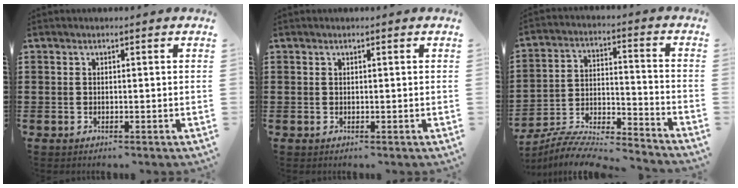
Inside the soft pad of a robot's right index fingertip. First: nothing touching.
{"total": 0.0}
{"total": 7.5, "force": [-7.1, 1.0, 2.0], "torque": [-0.039, 0.000, -0.144]}